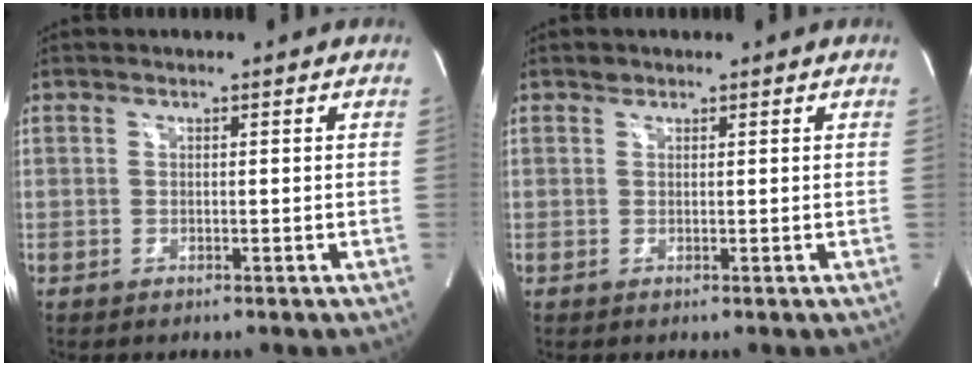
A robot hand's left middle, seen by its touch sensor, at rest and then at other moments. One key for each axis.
{"total": 0.7, "fx": 0.6, "fy": 0.3, "fz": 0.0, "tx": -0.004, "ty": -0.001, "tz": 0.009}